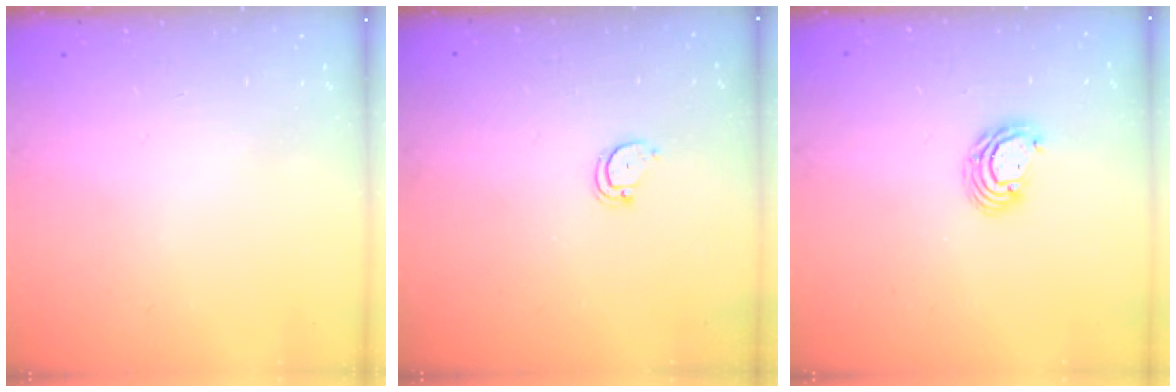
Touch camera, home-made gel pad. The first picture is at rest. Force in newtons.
{"total": 2.4, "press": 2.4, "slide": 0.2}
{"total": 5.6, "press": 5.6, "slide": 0.3}